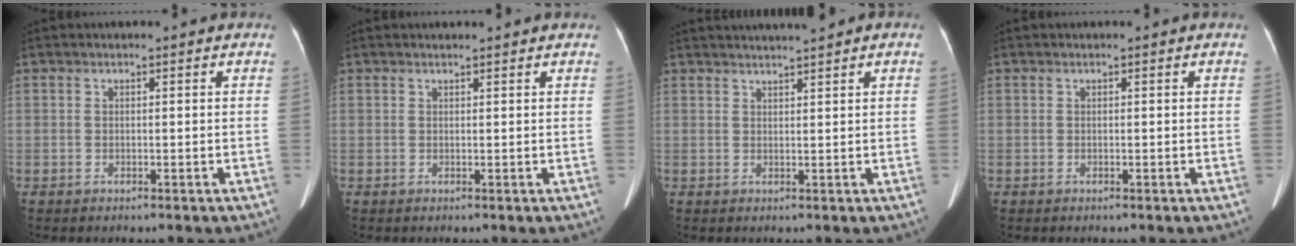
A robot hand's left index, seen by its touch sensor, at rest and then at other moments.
{"total": 2.3, "force": [2.1, 0.2, 0.7], "torque": [-0.012, 0.014, 0.024]}
{"total": 4.4, "force": [3.8, -0.3, 2.2], "torque": [-0.031, 0.025, 0.057]}
{"total": 0.0}